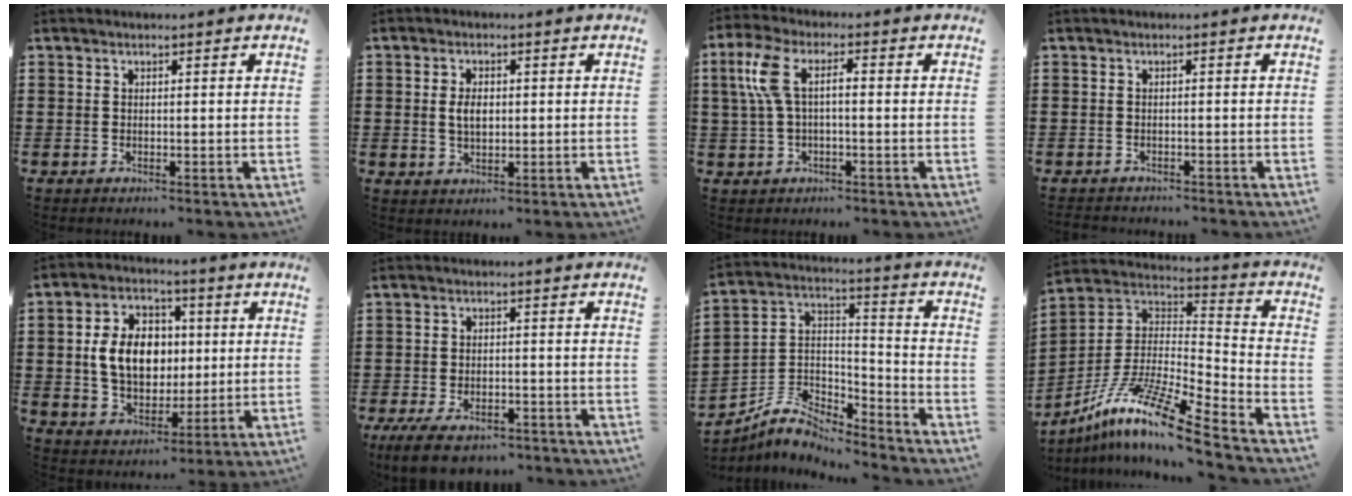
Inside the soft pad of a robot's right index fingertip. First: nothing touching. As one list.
[{"total": 3.3, "force": [0.2, 2.0, 2.7], "torque": [-0.046, 0.005, 0.000]}, {"total": 6.2, "force": [0.4, 2.6, 5.6], "torque": [-0.143, 0.000, -0.007]}, {"total": 1.0, "force": [-0.9, 0.2, -0.2], "torque": [0.002, 0.006, -0.022]}, {"total": 9.9, "force": [0.6, 7.4, 6.6], "torque": [-0.146, 0.014, 0.005]}, {"total": 5.1, "force": [-3.9, 1.6, 2.8], "torque": [-0.056, 0.000, -0.074]}, {"total": 6.9, "force": [-6.0, 2.9, 2.0], "torque": [-0.066, 0.007, -0.125]}, {"total": 12.9, "force": [-9.7, 0.8, 8.4], "torque": [-0.171, 0.006, -0.192]}]